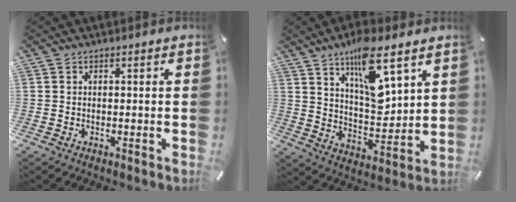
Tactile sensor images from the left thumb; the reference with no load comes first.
{"total": 14.5, "force": [8.8, 5.5, 10.1], "torque": [-0.151, -0.050, 0.147]}